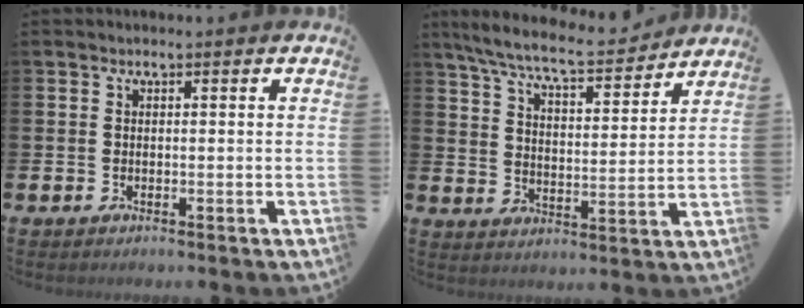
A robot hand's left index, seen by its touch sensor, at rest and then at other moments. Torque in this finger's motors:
{"motor_torque": [1.13, -1.01, 0.77, 0.19]}